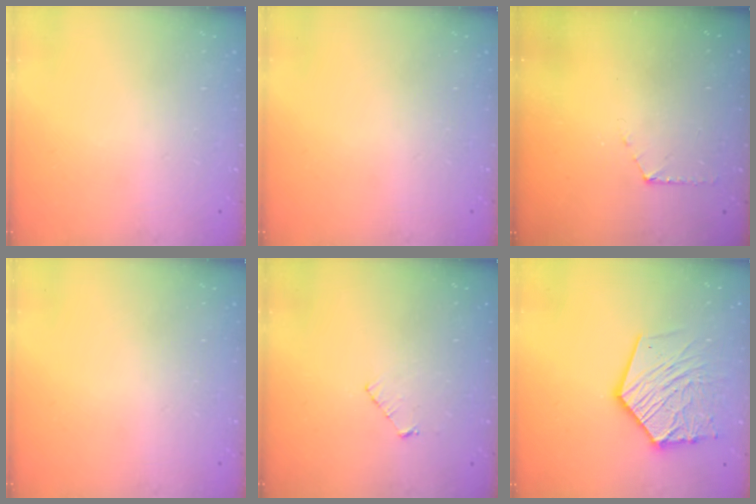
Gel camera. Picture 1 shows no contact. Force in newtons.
{"total": 0.0}
{"total": 3.9, "press": 3.9, "slide": 0.4}
{"total": 0.0}
{"total": 3.4, "press": 3.3, "slide": 0.3}
{"total": 17.6, "press": 17.5, "slide": 1.7}